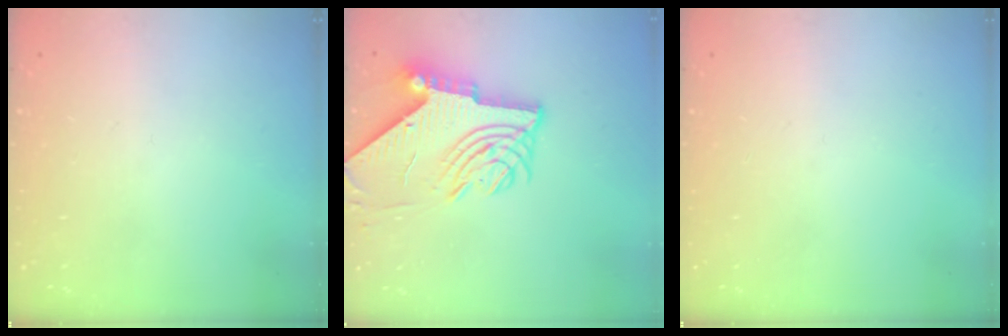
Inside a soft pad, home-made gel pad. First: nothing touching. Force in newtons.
{"total": 10.9, "press": 10.8, "slide": 1.2}
{"total": 0.0}